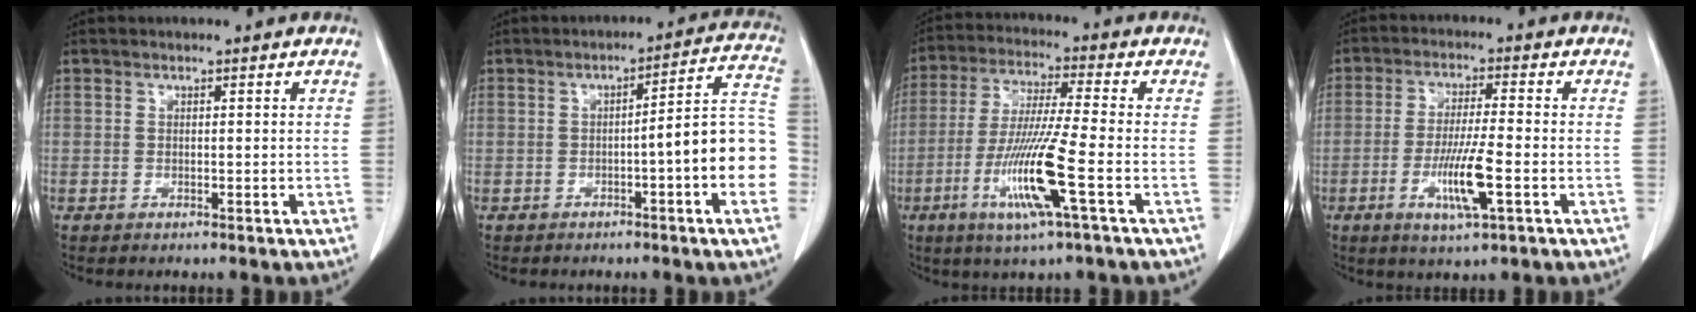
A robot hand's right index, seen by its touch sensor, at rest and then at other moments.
{"total": 12.5, "force": [-2.8, 0.6, 12.2], "torque": [-0.138, 0.027, -0.041]}
{"total": 12.4, "force": [-4.3, -0.6, 11.6], "torque": [-0.231, -0.019, -0.085]}
{"total": 8.2, "force": [-2.7, 0.3, 7.8], "torque": [-0.145, -0.010, -0.049]}